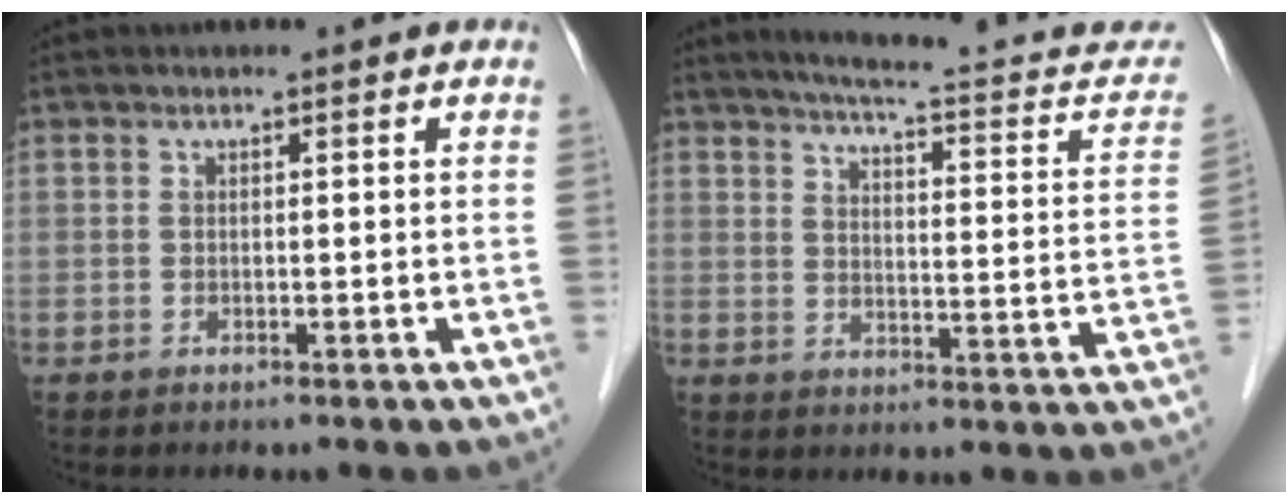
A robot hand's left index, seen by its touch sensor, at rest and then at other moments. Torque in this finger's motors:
{"motor_torque": [-0.83, -1.31, 0.08, 0.02]}